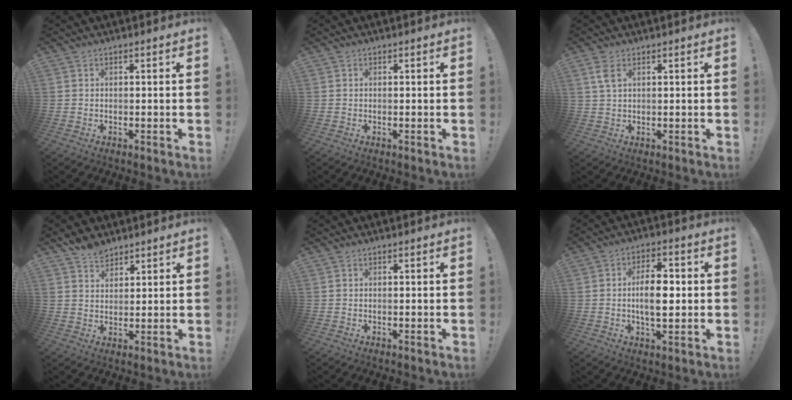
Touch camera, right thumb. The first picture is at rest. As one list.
[{"total": 0.0}, {"total": 4.1, "force": [1.8, 2.0, 3.1], "torque": [-0.055, 0.000, 0.032]}, {"total": 5.6, "force": [4.6, 3.1, 1.2], "torque": [-0.016, -0.026, 0.086]}, {"total": 0.0}, {"total": 10.5, "force": [-0.2, 5.3, 9.0], "torque": [-0.153, 0.002, -0.012]}]